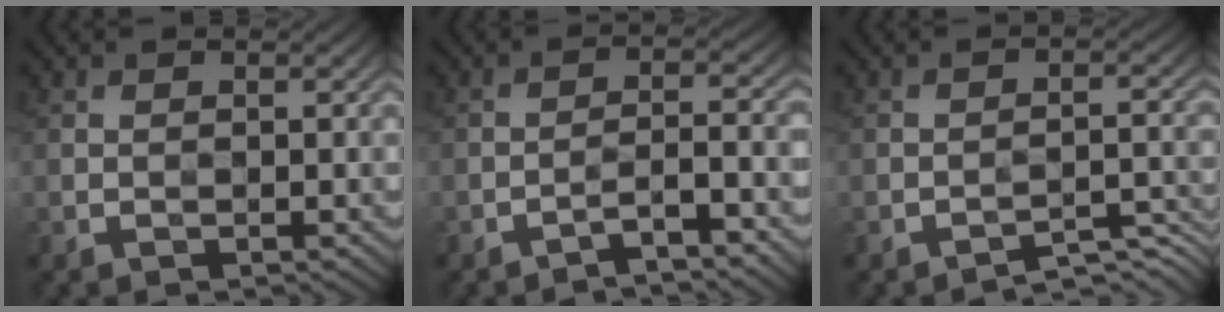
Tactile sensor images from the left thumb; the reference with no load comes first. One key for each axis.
{"total": 3.9, "fx": -2.9, "fy": 0.5, "fz": 2.5, "tx": -0.041, "ty": 0.016, "tz": -0.057}
{"total": 3.3, "fx": -3.0, "fy": 0.3, "fz": 1.3, "tx": -0.015, "ty": 0.010, "tz": -0.049}